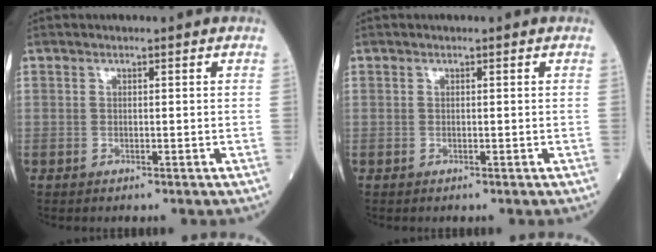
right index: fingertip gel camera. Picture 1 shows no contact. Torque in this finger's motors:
{"motor_torque": [0.00, 0.00, -0.04, -0.01]}